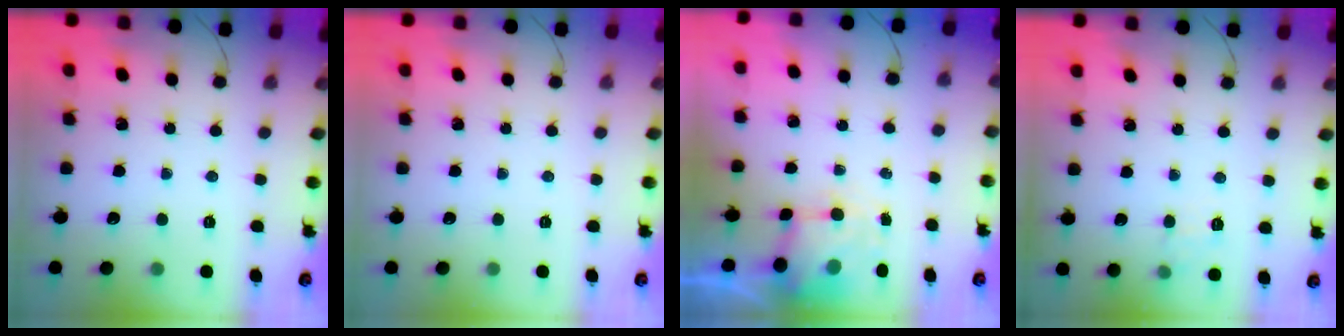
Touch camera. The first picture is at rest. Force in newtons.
{"total": 0.0}
{"total": 5.1, "press": 5.1, "slide": 0.6}
{"total": 6.3, "press": 6.1, "slide": 1.7}